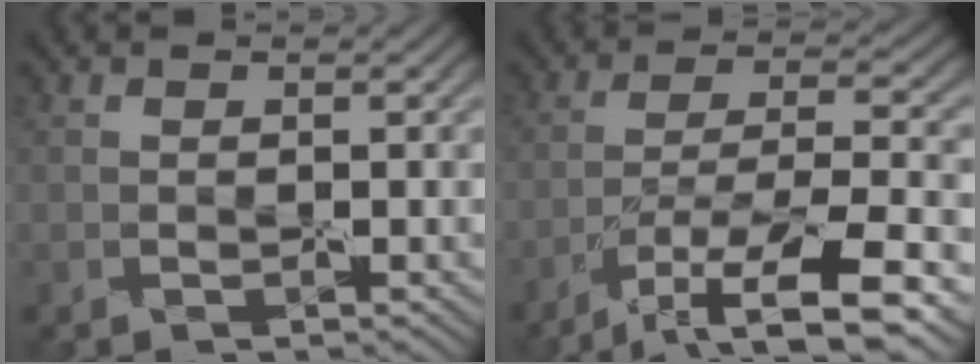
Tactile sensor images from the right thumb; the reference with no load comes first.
{"total": 11.2, "force": [-7.5, 2.5, 7.9], "torque": [-0.142, 0.000, -0.123]}